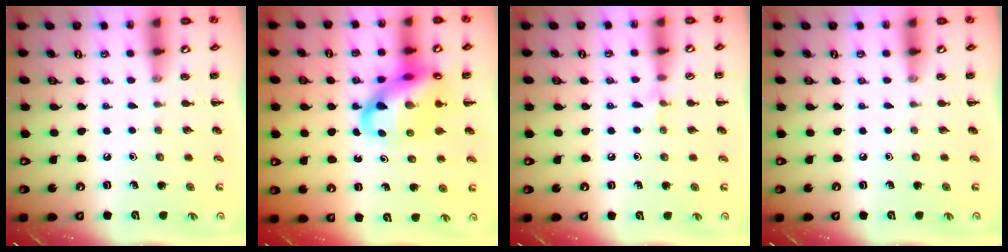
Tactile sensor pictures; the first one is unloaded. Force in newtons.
{"total": 18.6, "press": 18.1, "slide": 4.0}
{"total": 5.2, "press": 4.9, "slide": 1.6}
{"total": 0.0}